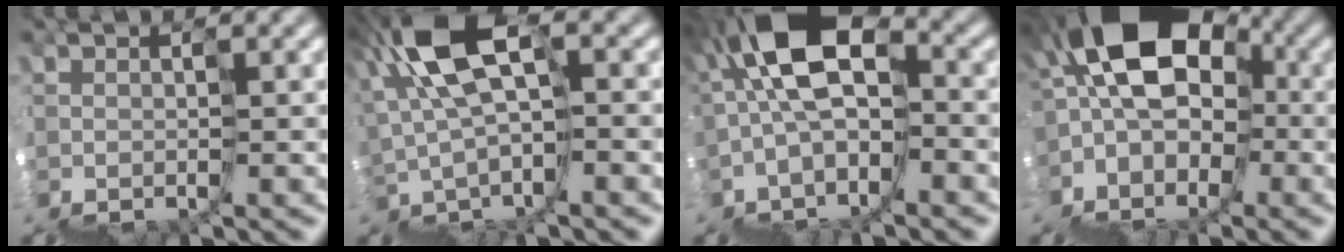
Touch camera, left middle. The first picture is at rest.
{"total": 6.7, "force": [3.6, 3.2, 4.8], "torque": [-0.107, 0.030, 0.051]}
{"total": 7.4, "force": [0.6, 4.5, 5.8], "torque": [-0.090, 0.044, 0.001]}
{"total": 9.0, "force": [0.6, 7.4, 5.2], "torque": [-0.055, 0.030, -0.002]}